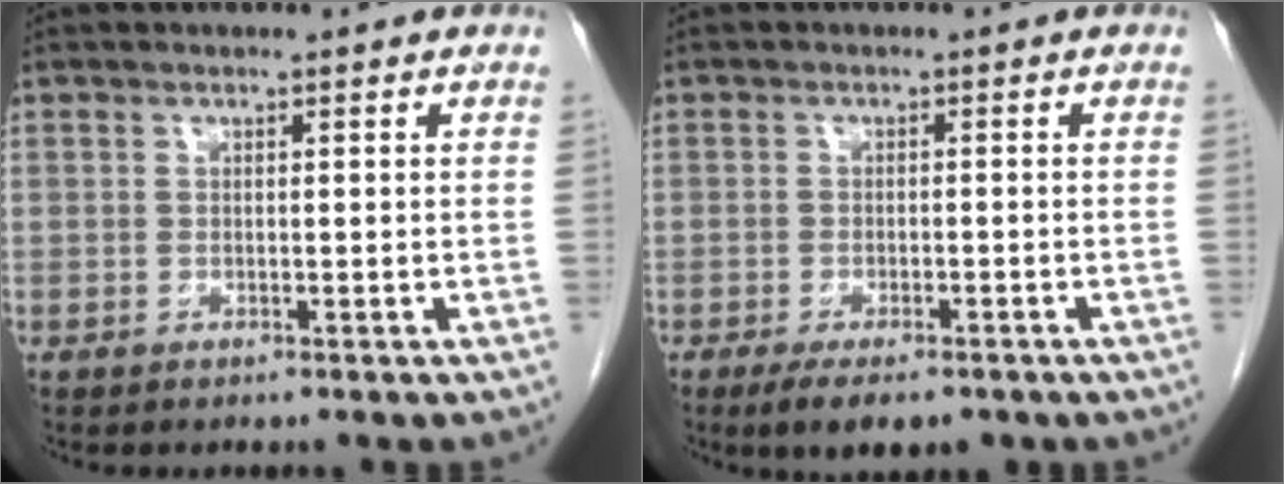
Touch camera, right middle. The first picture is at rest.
{"total": 6.7, "force": [-4.8, 2.4, 4.1], "torque": [-0.056, -0.009, -0.068]}